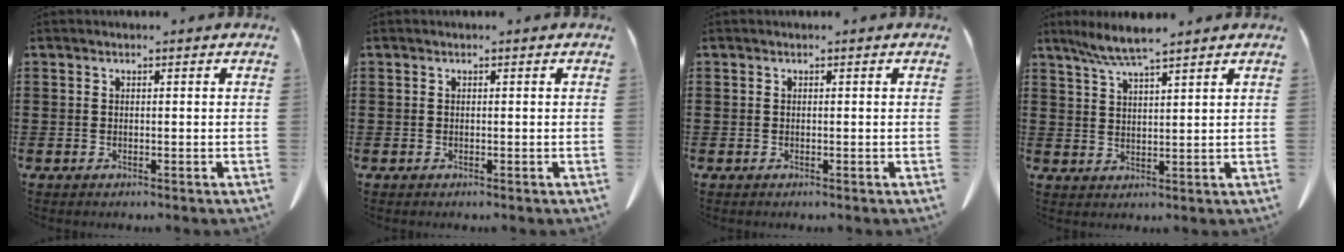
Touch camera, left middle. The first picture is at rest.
{"total": 0.0}
{"total": 0.0}
{"total": 5.4, "force": [4.2, 0.1, 3.3], "torque": [-0.076, -0.007, 0.076]}